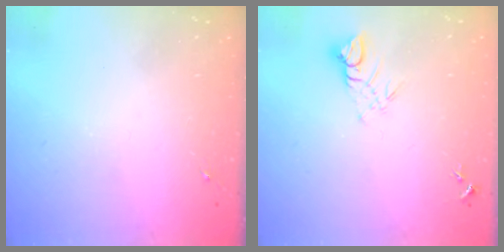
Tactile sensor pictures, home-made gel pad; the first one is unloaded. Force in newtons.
{"total": 6.6, "press": 6.6, "slide": 0.5}